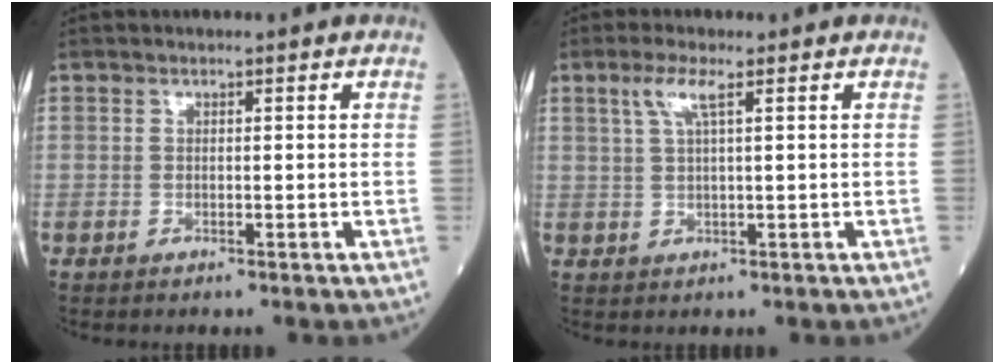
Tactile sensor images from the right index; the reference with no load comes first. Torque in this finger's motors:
{"motor_torque": [0.12, 0.12, 0.04, 0.03]}